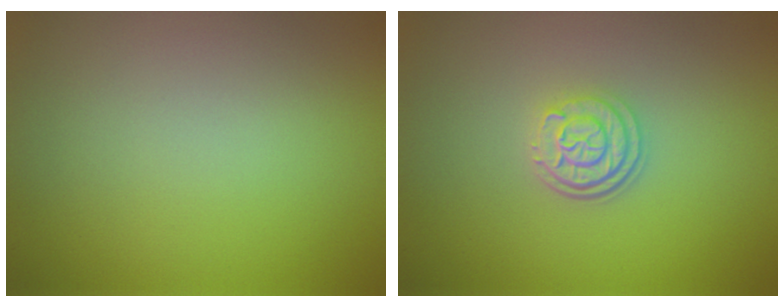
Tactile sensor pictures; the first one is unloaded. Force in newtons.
{"total": 3.1, "press": 2.4, "slide": 1.9}